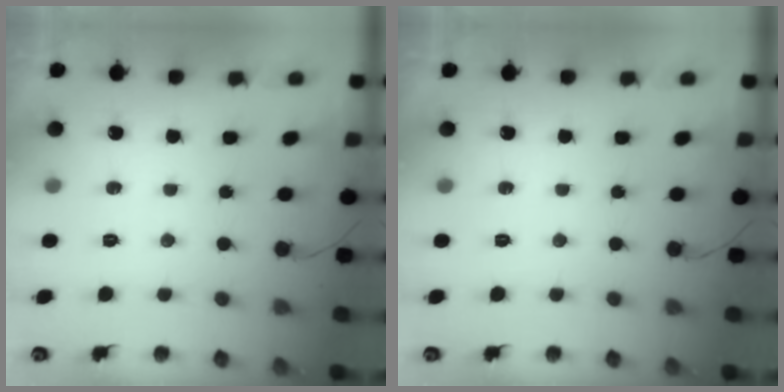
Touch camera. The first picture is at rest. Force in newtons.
{"total": 0.0}